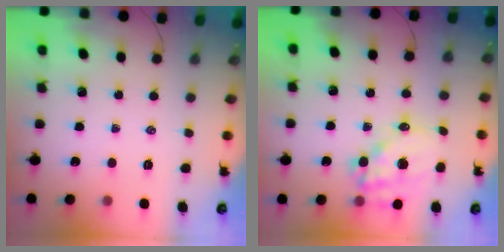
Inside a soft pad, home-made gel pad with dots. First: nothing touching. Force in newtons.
{"total": 14.9, "press": 14.5, "slide": 3.5}